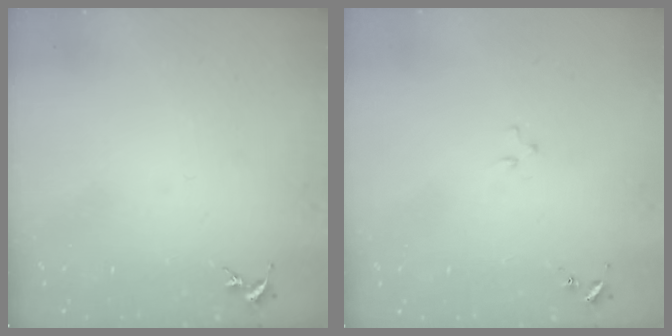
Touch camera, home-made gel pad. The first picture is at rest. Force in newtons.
{"total": 0.7, "press": 0.7, "slide": 0.2}